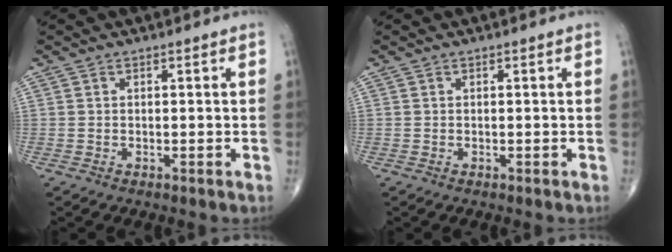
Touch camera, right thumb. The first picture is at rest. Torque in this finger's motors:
{"motor_torque": [-0.29, 0.29, -0.10, -0.10, -0.03]}